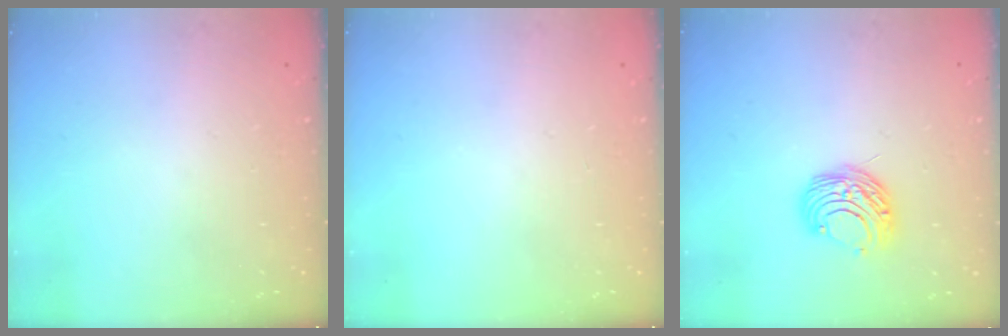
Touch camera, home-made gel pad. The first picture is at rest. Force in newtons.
{"total": 0.0}
{"total": 8.7, "press": 8.7, "slide": 0.6}